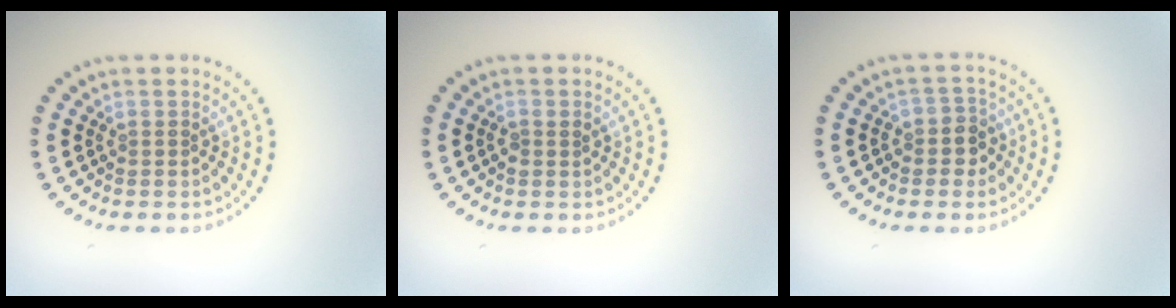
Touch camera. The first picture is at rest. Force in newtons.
{"total": 0.8, "press": 0.7, "slide": 0.2}
{"total": 2.1, "press": 1.9, "slide": 0.9}